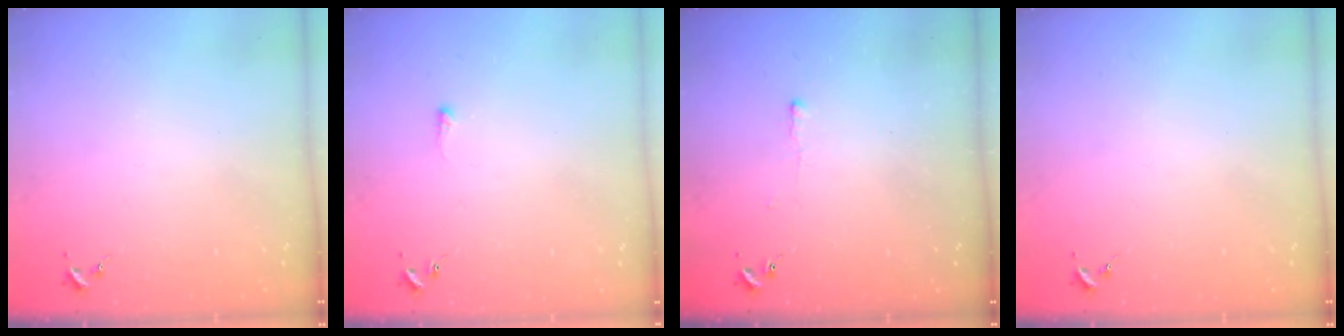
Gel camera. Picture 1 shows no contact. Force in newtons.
{"total": 3.6, "press": 3.6, "slide": 0.5}
{"total": 2.4, "press": 2.4, "slide": 0.5}
{"total": 0.0}